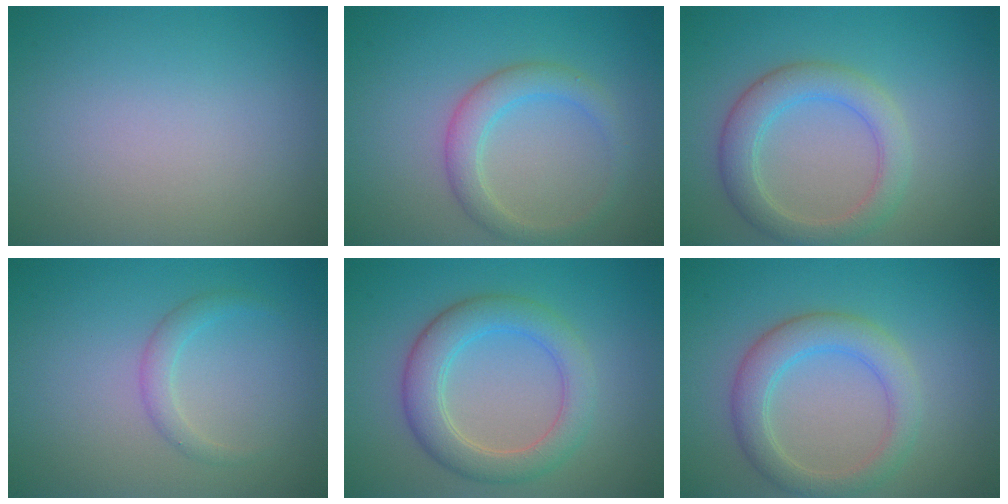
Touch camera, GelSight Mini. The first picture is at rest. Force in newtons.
{"total": 3.0, "press": 3.0, "slide": 0.1}
{"total": 4.0, "press": 4.0, "slide": 0.2}
{"total": 1.5, "press": 1.5, "slide": 0.1}
{"total": 4.7, "press": 4.7, "slide": 0.1}
{"total": 4.1, "press": 4.0, "slide": 0.4}